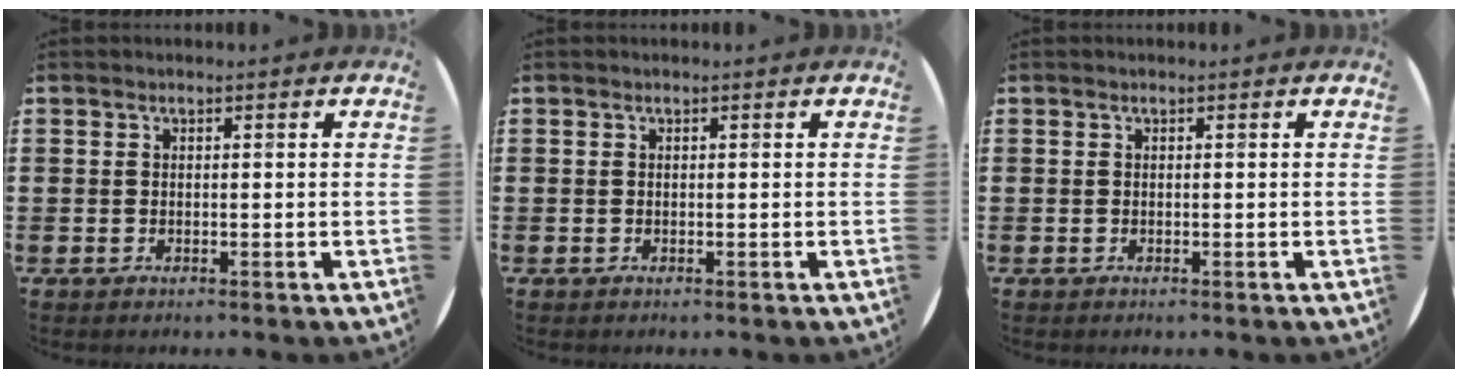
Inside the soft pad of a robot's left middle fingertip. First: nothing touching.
{"total": 0.0}
{"total": 0.0}